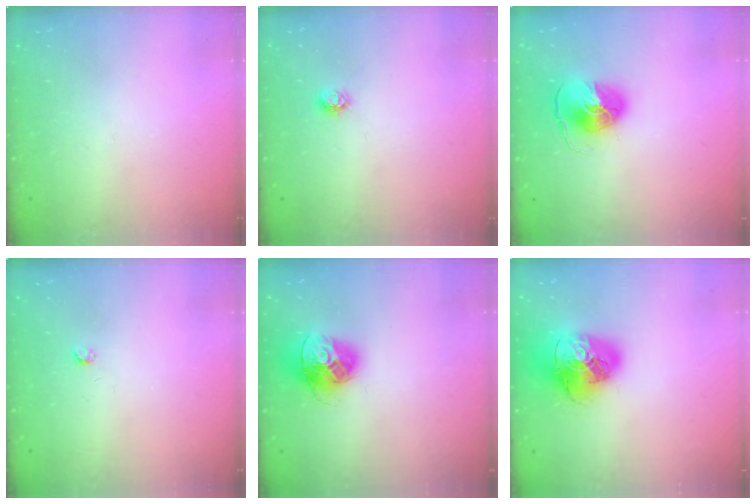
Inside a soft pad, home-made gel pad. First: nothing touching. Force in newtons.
{"total": 4.6, "press": 4.6, "slide": 0.5}
{"total": 8.1, "press": 8.1, "slide": 0.1}
{"total": 2.5, "press": 2.5, "slide": 0.4}
{"total": 15.1, "press": 15.0, "slide": 1.5}
{"total": 15.6, "press": 15.5, "slide": 1.6}